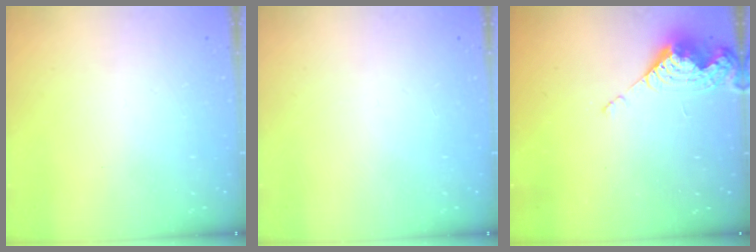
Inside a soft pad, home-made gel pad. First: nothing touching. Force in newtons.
{"total": 1.1, "press": 1.0, "slide": 0.1}
{"total": 8.5, "press": 8.5, "slide": 0.9}